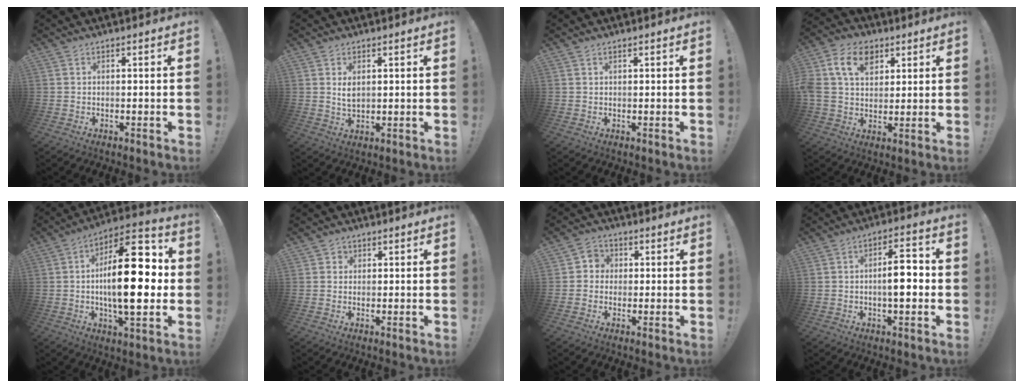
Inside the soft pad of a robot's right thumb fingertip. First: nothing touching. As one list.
[{"total": 3.4, "force": [1.2, 1.7, 2.6], "torque": [-0.039, -0.005, 0.018]}, {"total": 0.6, "force": [0.4, 0.2, 0.4], "torque": [-0.002, -0.002, 0.006]}, {"total": 13.3, "force": [5.4, 9.4, 7.7], "torque": [-0.142, -0.003, 0.104]}, {"total": 23.7, "force": [-0.4, 9.6, 21.6], "torque": [-0.343, 0.001, -0.013]}, {"total": 1.6, "force": [0.7, 1.4, 0.2], "torque": [0.001, -0.004, 0.011]}, {"total": 4.2, "force": [-0.7, 4.0, 1.2], "torque": [-0.020, 0.013, -0.012]}, {"total": 9.3, "force": [-1.0, 3.4, 8.6], "torque": [-0.122, 0.010, -0.022]}]